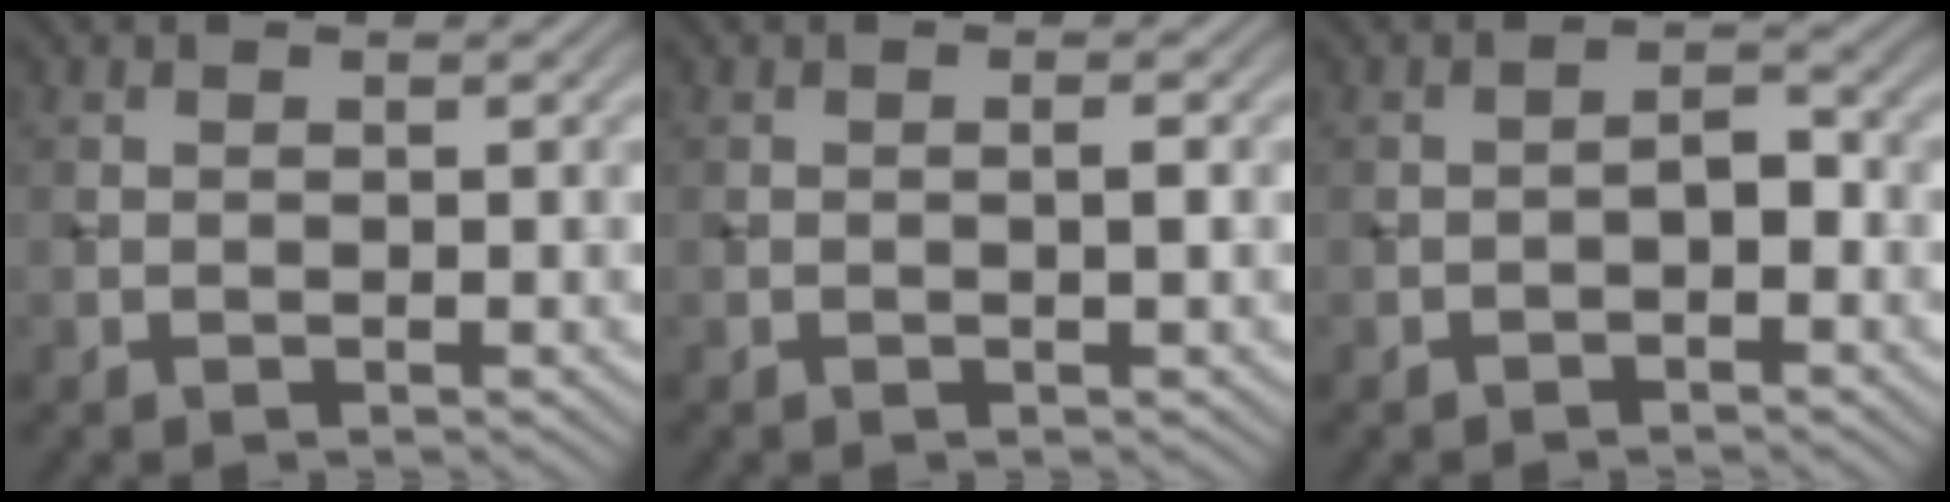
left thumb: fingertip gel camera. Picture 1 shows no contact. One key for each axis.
{"total": 0.9, "fx": -0.1, "fy": 0.0, "fz": 0.9, "tx": -0.017, "ty": 0.001, "tz": -0.004}
{"total": 2.1, "fx": -1.1, "fy": 0.9, "fz": 1.6, "tx": -0.023, "ty": 0.008, "tz": -0.024}